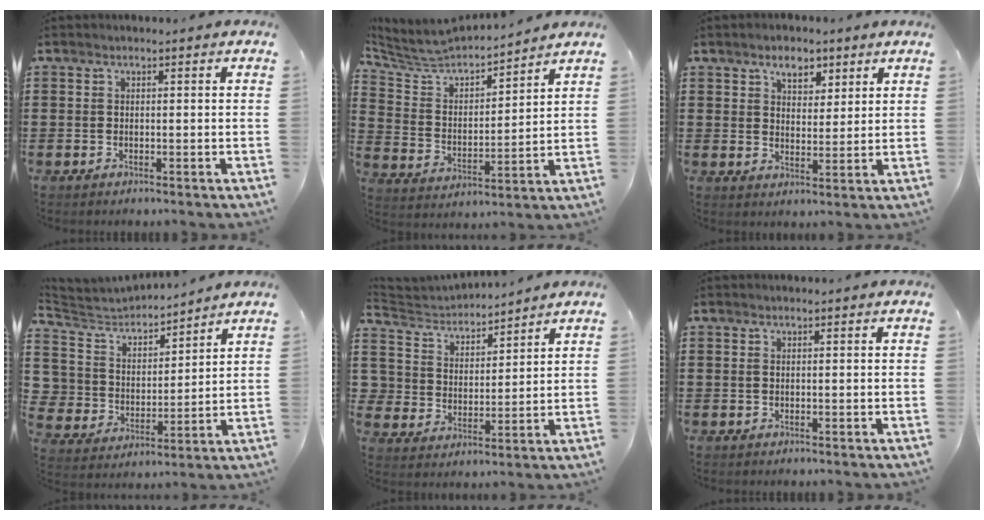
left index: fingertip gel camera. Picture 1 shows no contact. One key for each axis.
{"total": 4.9, "fx": 4.6, "fy": 1.3, "fz": 1.2, "tx": -0.053, "ty": -0.036, "tz": 0.071}
{"total": 4.5, "fx": 3.1, "fy": 2.7, "fz": 2.0, "tx": -0.036, "ty": 0.008, "tz": 0.052}
{"total": 5.5, "fx": 4.7, "fy": 2.6, "fz": -1.1, "tx": -0.023, "ty": -0.043, "tz": 0.081}
{"total": 4.4, "fx": 3.7, "fy": 2.1, "fz": -1.0, "tx": -0.016, "ty": -0.031, "tz": 0.062}
{"total": 0.0}